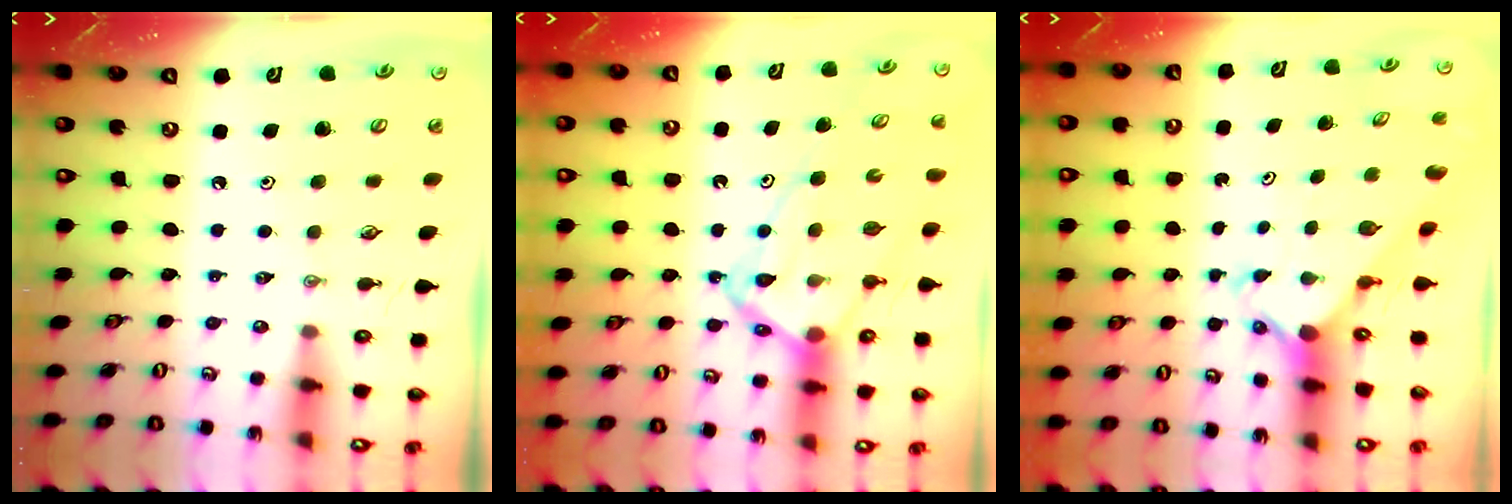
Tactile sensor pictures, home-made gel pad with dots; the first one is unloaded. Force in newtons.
{"total": 13.8, "press": 13.7, "slide": 1.3}
{"total": 2.3, "press": 2.3, "slide": 0.1}